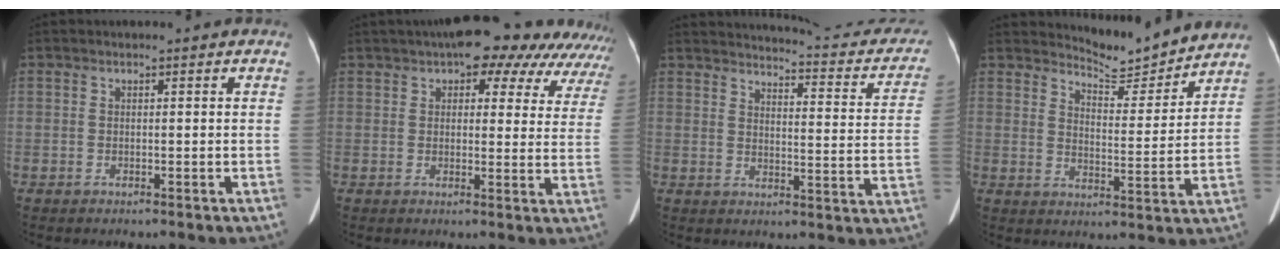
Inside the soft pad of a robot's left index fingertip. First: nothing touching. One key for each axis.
{"total": 15.9, "fx": 12.8, "fy": 5.5, "fz": 7.8, "tx": -0.066, "ty": 0.030, "tz": 0.137}
{"total": 19.5, "fx": 17.4, "fy": 4.3, "fz": 7.5, "tx": -0.075, "ty": -0.033, "tz": 0.183}
{"total": 8.4, "fx": 8.4, "fy": 0.5, "fz": 0.5, "tx": -0.019, "ty": -0.014, "tz": 0.121}